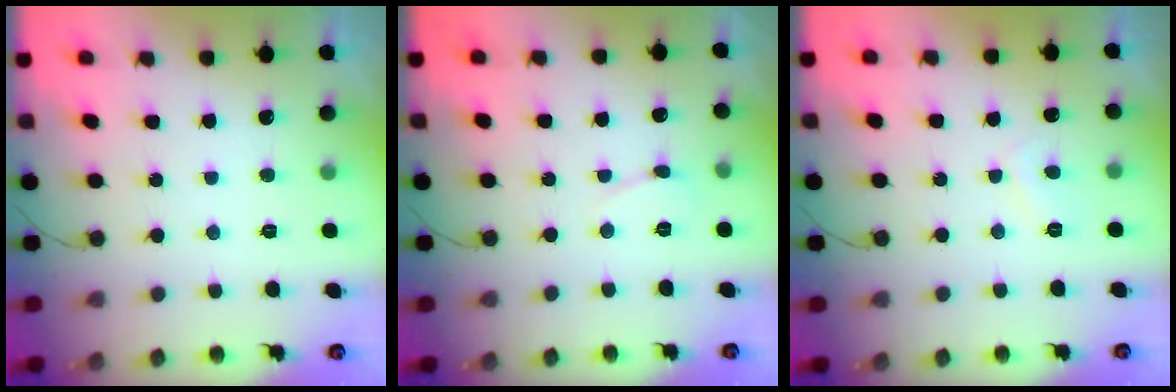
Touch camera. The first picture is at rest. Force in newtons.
{"total": 3.6, "press": 3.6, "slide": 0.3}
{"total": 1.3, "press": 1.2, "slide": 0.6}